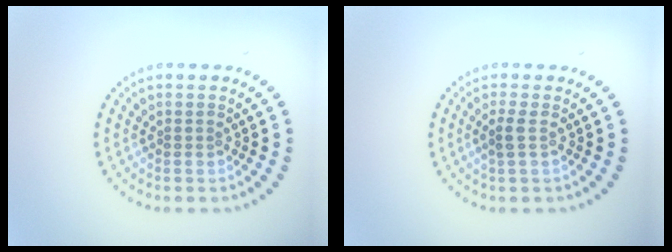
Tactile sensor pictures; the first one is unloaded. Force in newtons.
{"total": 1.0, "press": 0.8, "slide": 0.6}